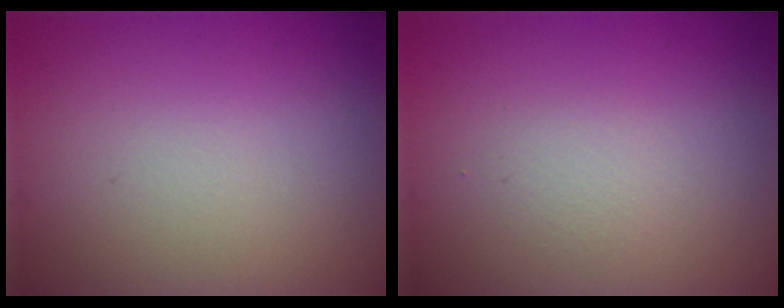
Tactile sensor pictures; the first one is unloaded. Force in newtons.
{"total": 1.1, "press": 1.1, "slide": 0.0}